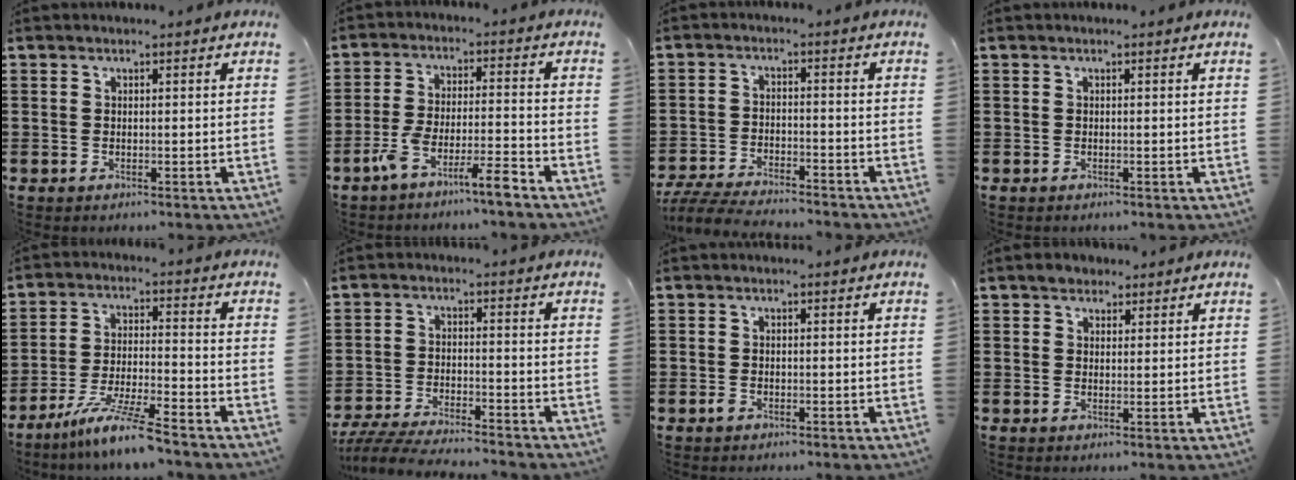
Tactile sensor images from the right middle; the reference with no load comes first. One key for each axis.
{"total": 6.8, "fx": -5.4, "fy": 0.2, "fz": 4.1, "tx": -0.093, "ty": -0.010, "tz": -0.106}
{"total": 5.6, "fx": -5.4, "fy": 0.5, "fz": 1.5, "tx": -0.040, "ty": -0.002, "tz": -0.110}
{"total": 0.0}
{"total": 8.4, "fx": -7.0, "fy": -0.4, "fz": 4.6, "tx": -0.096, "ty": -0.012, "tz": -0.136}
{"total": 5.4, "fx": -5.2, "fy": 0.2, "fz": 1.6, "tx": -0.044, "ty": -0.008, "tz": -0.107}
{"total": 1.0, "fx": -0.6, "fy": 0.6, "fz": 0.6, "tx": -0.019, "ty": -0.005, "tz": -0.014}
{"total": 2.1, "fx": 1.6, "fy": 1.3, "fz": 0.0, "tx": 0.003, "ty": 0.003, "tz": 0.031}